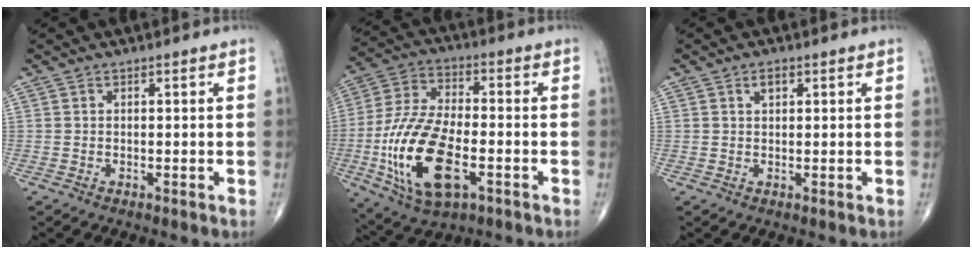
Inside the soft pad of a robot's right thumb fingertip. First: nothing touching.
{"total": 19.5, "force": [-5.4, 9.3, 16.3], "torque": [-0.332, 0.013, -0.093]}
{"total": 1.8, "force": [0.8, 1.0, 1.2], "torque": [-0.017, 0.000, 0.014]}